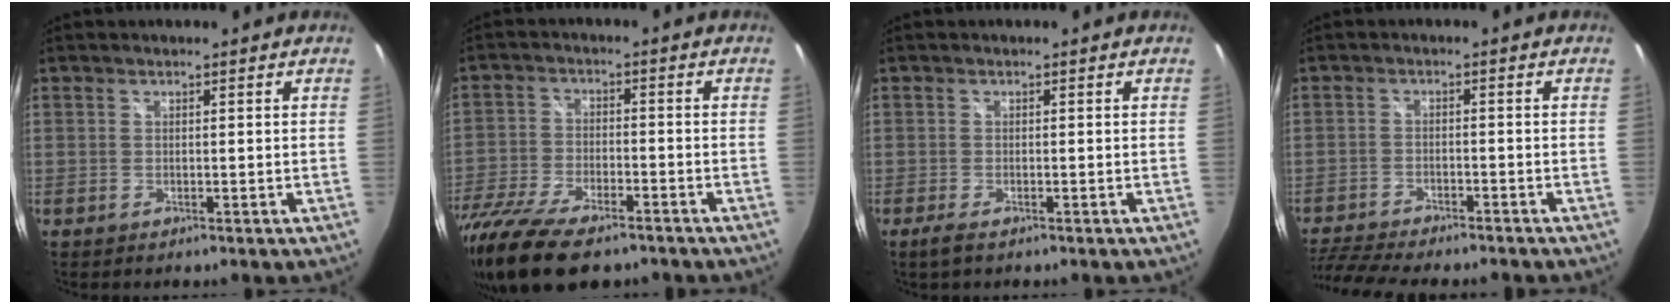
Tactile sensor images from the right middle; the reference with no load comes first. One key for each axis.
{"total": 17.7, "fx": -13.1, "fy": 6.3, "fz": 10.1, "tx": -0.233, "ty": -0.052, "tz": -0.232}
{"total": 2.1, "fx": -1.4, "fy": 0.5, "fz": 1.4, "tx": -0.031, "ty": -0.007, "tz": -0.026}
{"total": 12.3, "fx": -10.9, "fy": 2.1, "fz": 5.3, "tx": -0.132, "ty": -0.024, "tz": -0.180}